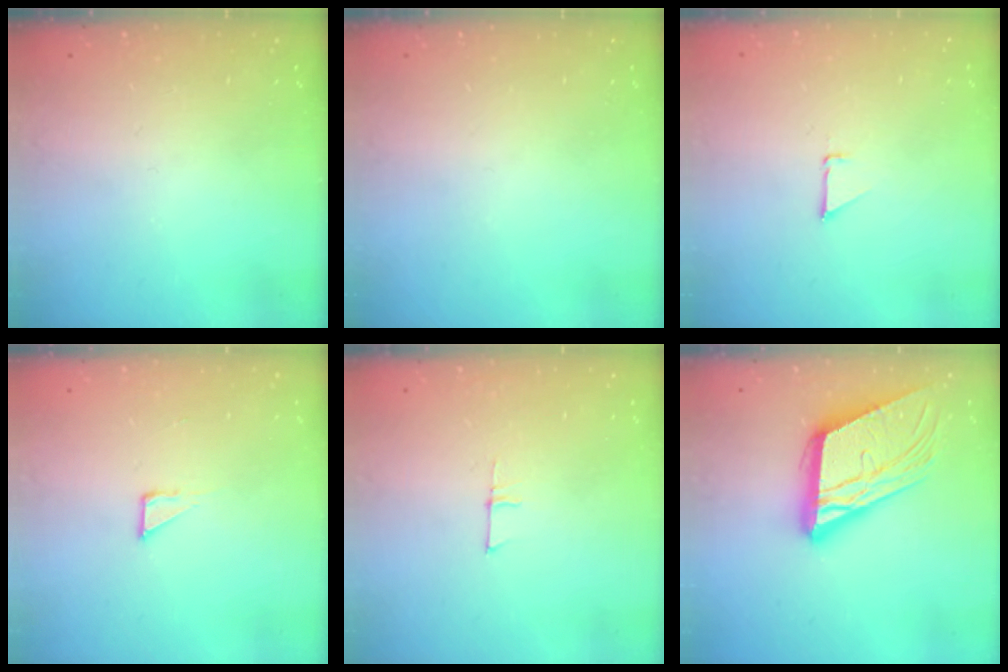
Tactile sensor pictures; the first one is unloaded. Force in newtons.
{"total": 0.0}
{"total": 0.8, "press": 0.8, "slide": 0.1}
{"total": 2.6, "press": 2.6, "slide": 0.1}
{"total": 4.8, "press": 4.8, "slide": 0.3}
{"total": 18.2, "press": 18.0, "slide": 2.7}